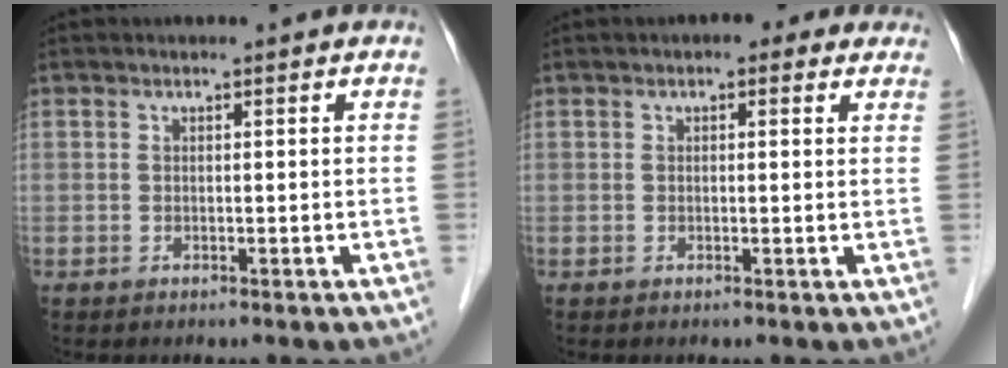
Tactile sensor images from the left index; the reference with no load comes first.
{"total": 3.1, "force": [1.9, 1.4, 2.0], "torque": [-0.021, 0.018, 0.018]}